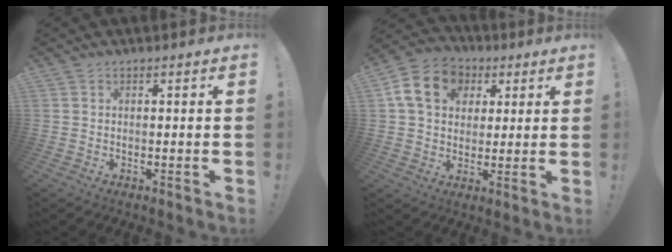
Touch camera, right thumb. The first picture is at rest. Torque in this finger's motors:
{"motor_torque": [0.50, 1.11, 1.15, -0.09, 0.09]}